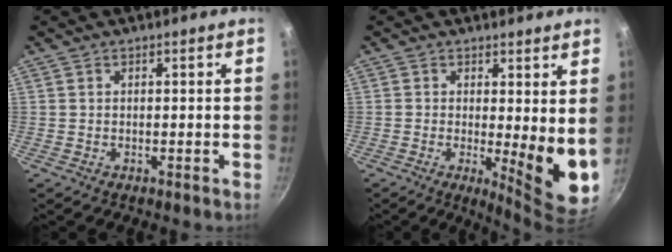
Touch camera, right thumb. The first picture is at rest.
{"total": 9.3, "force": [0.5, 2.7, 8.9], "torque": [-0.113, -0.034, 0.008]}